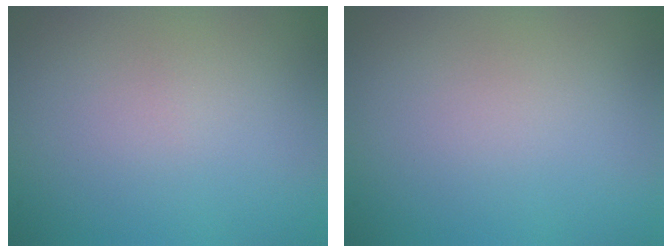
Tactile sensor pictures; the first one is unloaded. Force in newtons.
{"total": 0.0}